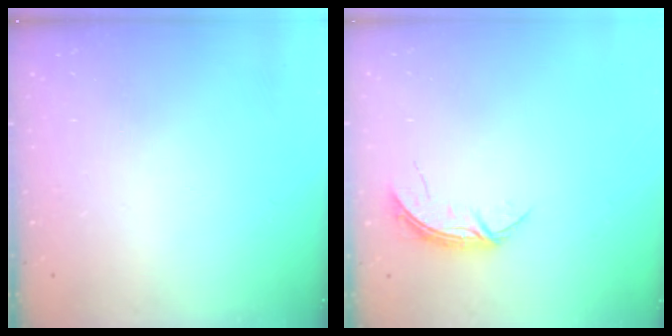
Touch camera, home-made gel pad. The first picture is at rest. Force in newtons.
{"total": 5.4, "press": 5.4, "slide": 0.6}